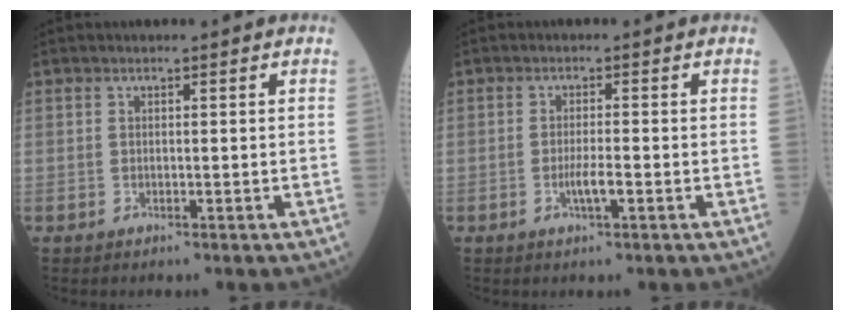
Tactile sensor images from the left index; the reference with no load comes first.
{"total": 2.3, "force": [-1.0, 0.1, 2.1], "torque": [-0.040, 0.000, -0.018]}